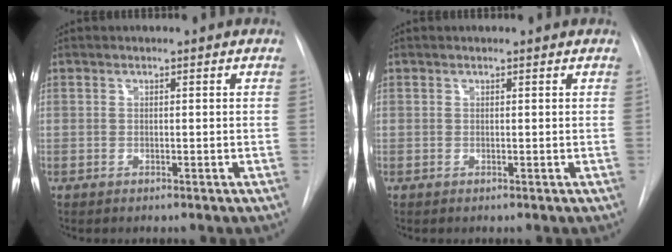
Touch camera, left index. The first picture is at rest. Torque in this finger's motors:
{"motor_torque": [0.01, 0.34, -0.04, 0.00]}